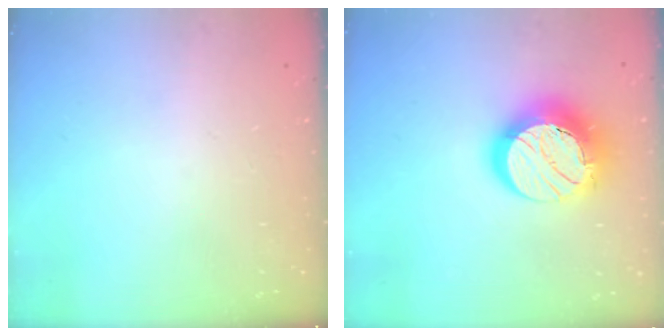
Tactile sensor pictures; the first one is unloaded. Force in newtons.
{"total": 18.5, "press": 18.5, "slide": 1.3}